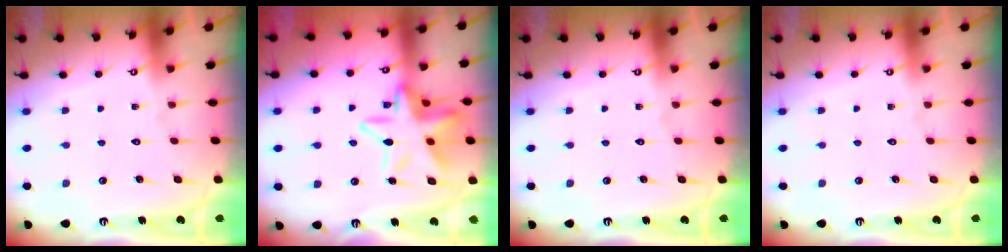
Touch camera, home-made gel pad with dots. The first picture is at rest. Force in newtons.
{"total": 16.9, "press": 16.8, "slide": 1.5}
{"total": 0.0}
{"total": 0.0}